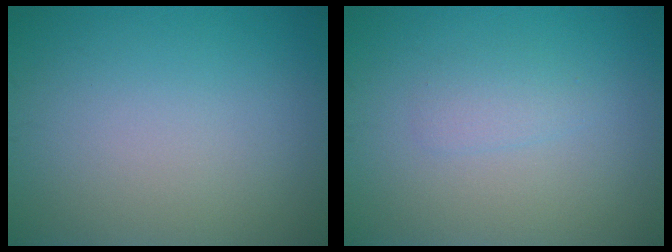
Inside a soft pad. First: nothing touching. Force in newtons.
{"total": 1.3, "press": 1.3, "slide": 0.0}